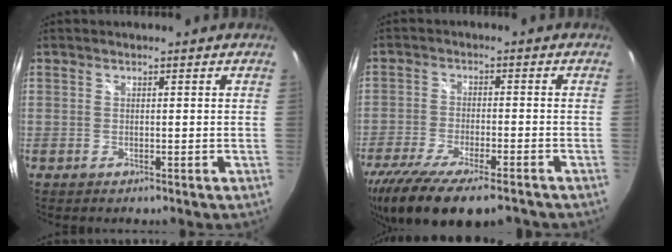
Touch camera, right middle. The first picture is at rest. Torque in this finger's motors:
{"motor_torque": [2.14, 0.00, 0.69, 0.10]}